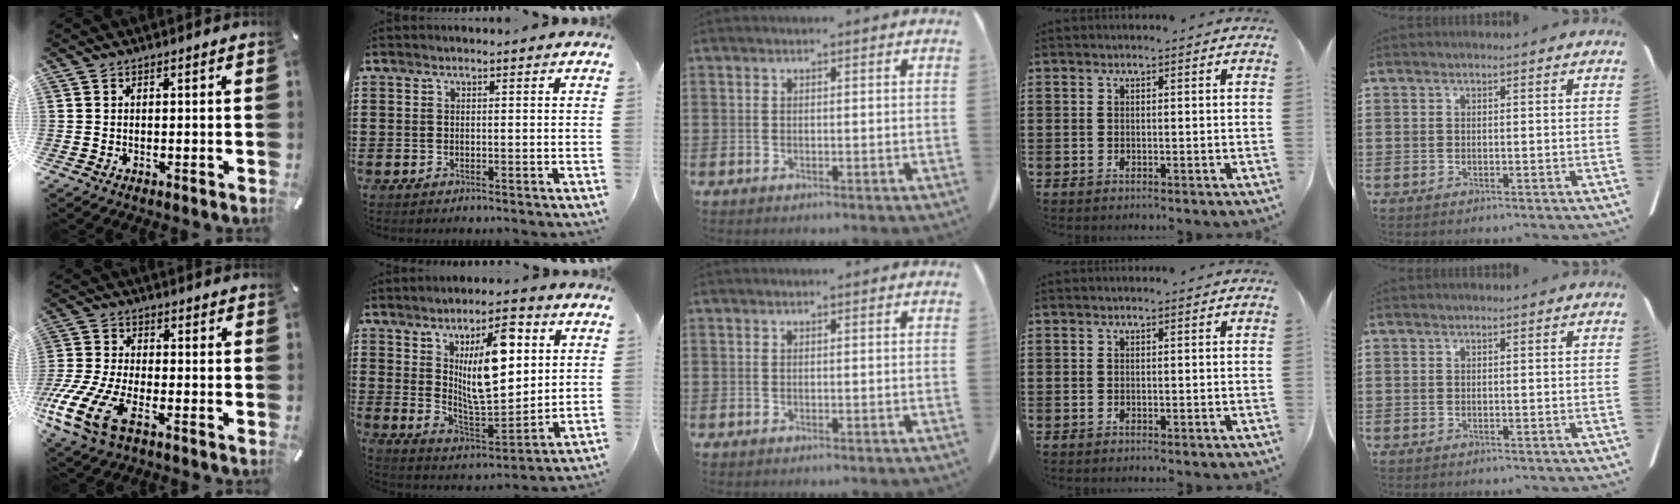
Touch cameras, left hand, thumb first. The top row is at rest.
{"thumb": {"total": 13.8, "force": [-6.9, 6.8, 9.9], "torque": [-0.224, 0.017, -0.126]}, "index": {"total": 12.6, "force": [4.1, 5.1, 10.8], "torque": [-0.173, -0.009, 0.066]}}